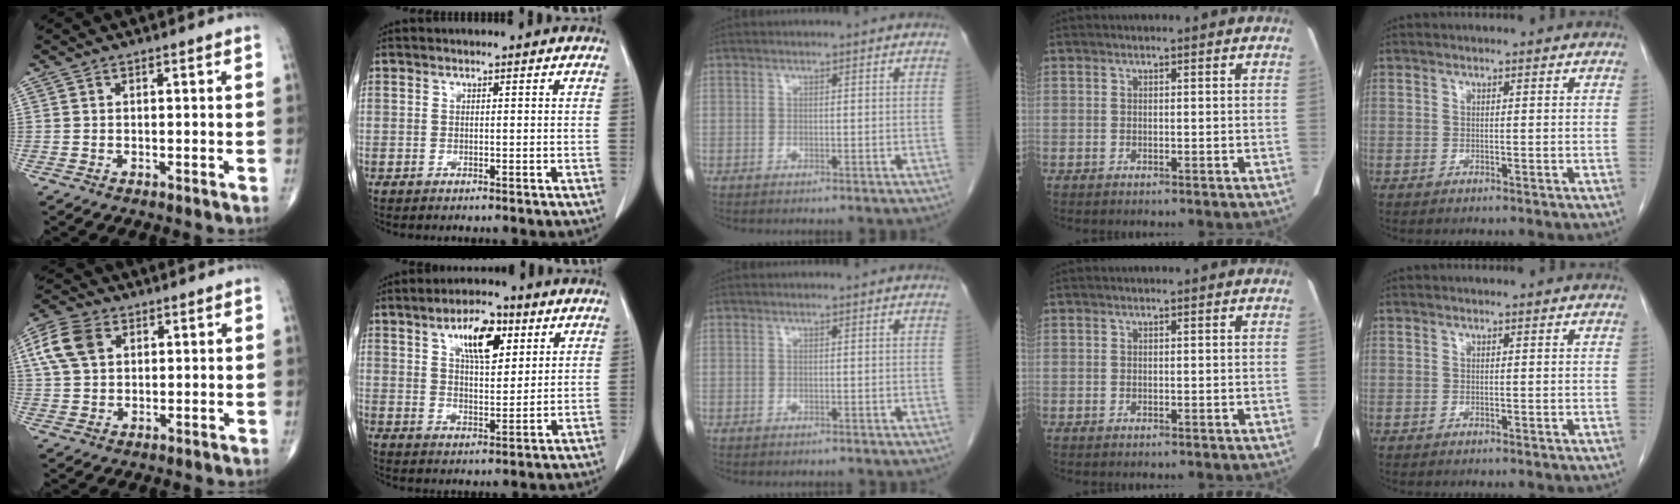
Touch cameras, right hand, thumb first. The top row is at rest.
{"thumb": {"total": 8.8, "force": [3.0, 6.0, 5.6], "torque": [-0.109, 0.008, 0.055]}, "index": {"total": 8.7, "force": [4.2, 3.4, 6.8], "torque": [-0.114, 0.008, 0.072]}, "middle": {"total": 0.7, "force": [-0.6, 0.2, 0.1], "torque": [-0.011, -0.001, -0.010]}}